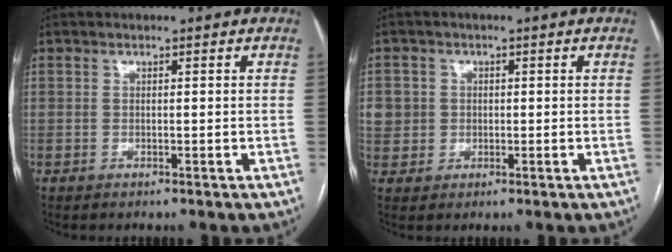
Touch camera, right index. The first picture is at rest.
{"total": 4.4, "force": [0.7, 4.3, 0.6], "torque": [-0.007, 0.010, 0.019]}